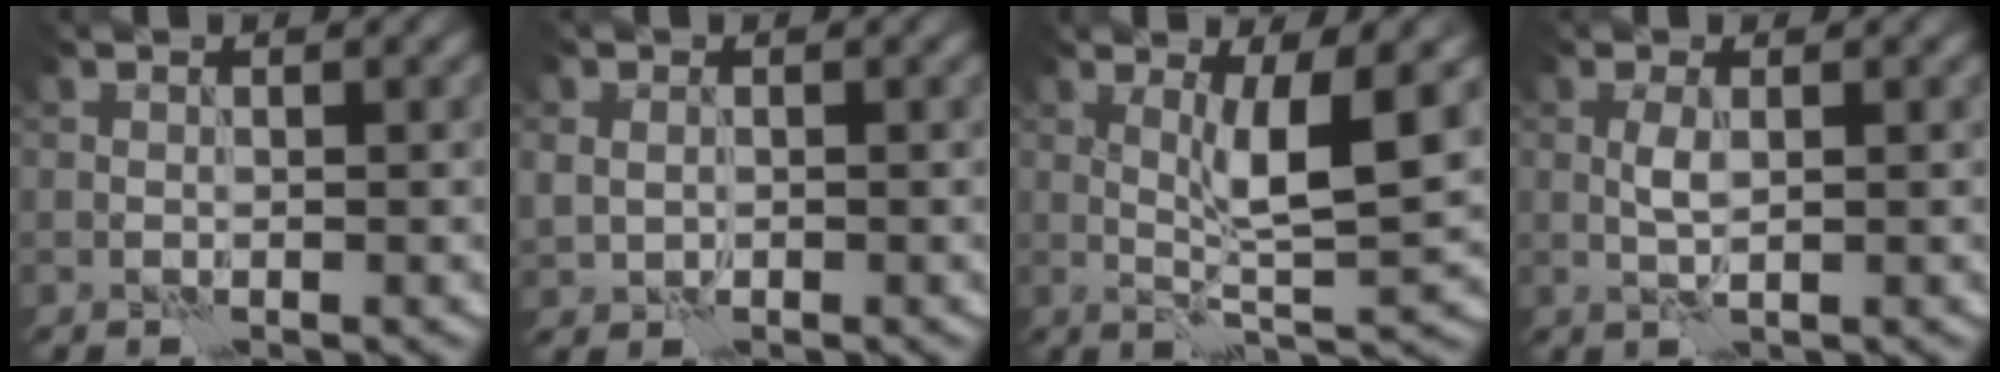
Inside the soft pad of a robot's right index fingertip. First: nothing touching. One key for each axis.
{"total": 1.6, "fx": 0.1, "fy": 1.4, "fz": 0.8, "tx": -0.014, "ty": -0.001, "tz": 0.005}
{"total": 5.5, "fx": 1.0, "fy": 0.7, "fz": 5.4, "tx": -0.099, "ty": -0.007, "tz": 0.023}
{"total": 1.5, "fx": 0.1, "fy": 0.4, "fz": 1.5, "tx": -0.034, "ty": 0.003, "tz": 0.003}